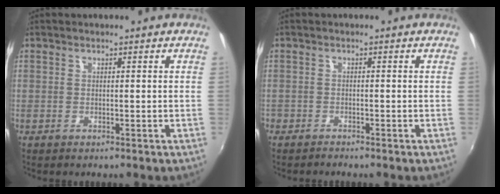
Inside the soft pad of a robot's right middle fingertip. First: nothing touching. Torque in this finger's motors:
{"motor_torque": [-0.42, -0.21, 0.03, -0.03]}